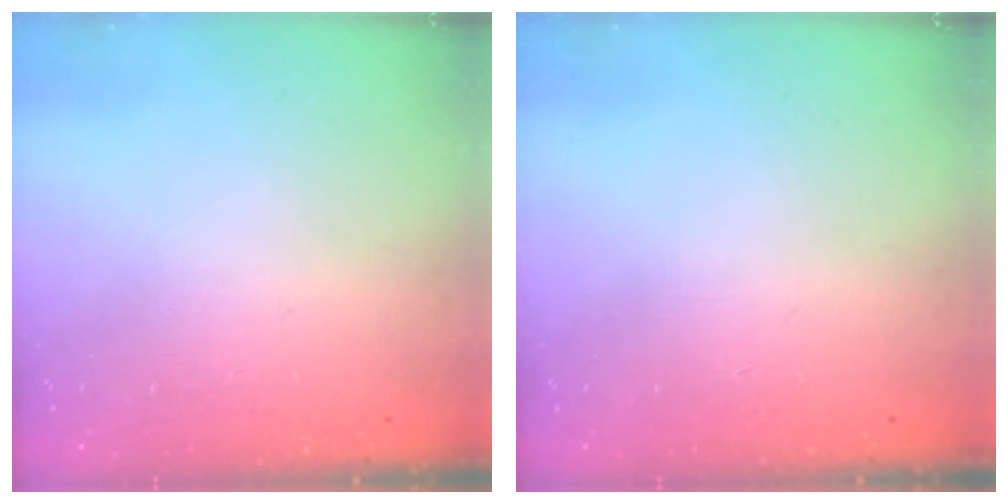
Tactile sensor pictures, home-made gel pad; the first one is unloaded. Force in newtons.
{"total": 0.0}